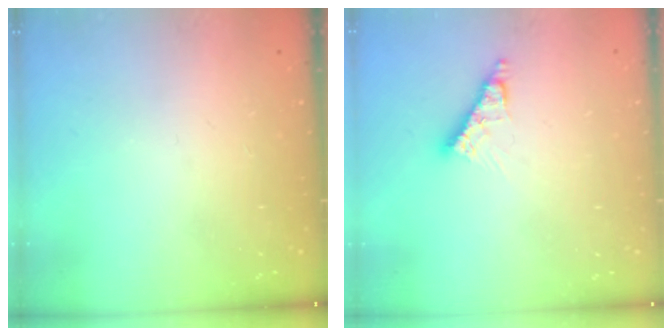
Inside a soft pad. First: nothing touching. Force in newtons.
{"total": 7.5, "press": 7.5, "slide": 0.5}